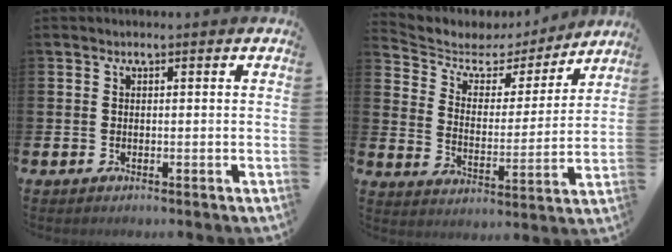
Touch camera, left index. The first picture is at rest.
{"total": 5.9, "force": [5.0, 2.9, 1.4], "torque": [-0.056, -0.040, 0.080]}